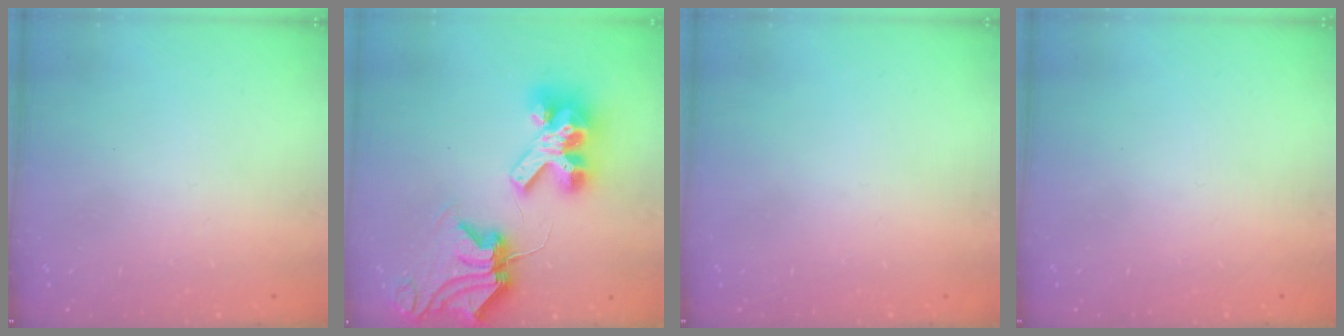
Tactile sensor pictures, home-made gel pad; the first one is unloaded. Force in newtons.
{"total": 15.4, "press": 15.3, "slide": 2.1}
{"total": 0.0}
{"total": 0.0}